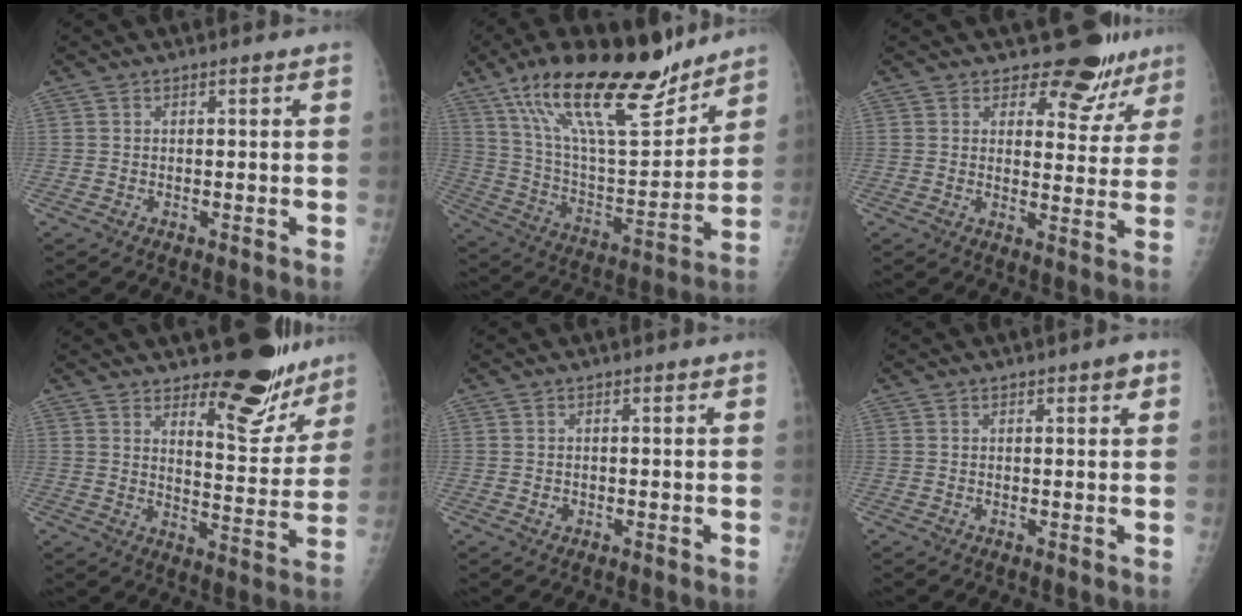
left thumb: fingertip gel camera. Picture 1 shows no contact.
{"total": 24.8, "force": [17.5, 8.0, 15.7], "torque": [-0.229, -0.069, 0.303]}
{"total": 9.8, "force": [8.4, 4.9, 1.6], "torque": [0.023, -0.061, 0.087]}
{"total": 14.1, "force": [10.8, 5.3, 7.4], "torque": [-0.050, -0.092, 0.152]}
{"total": 0.9, "force": [-0.1, 0.9, 0.3], "torque": [-0.003, 0.000, 0.001]}
{"total": 2.1, "force": [1.1, 0.7, 1.6], "torque": [-0.015, -0.002, 0.013]}